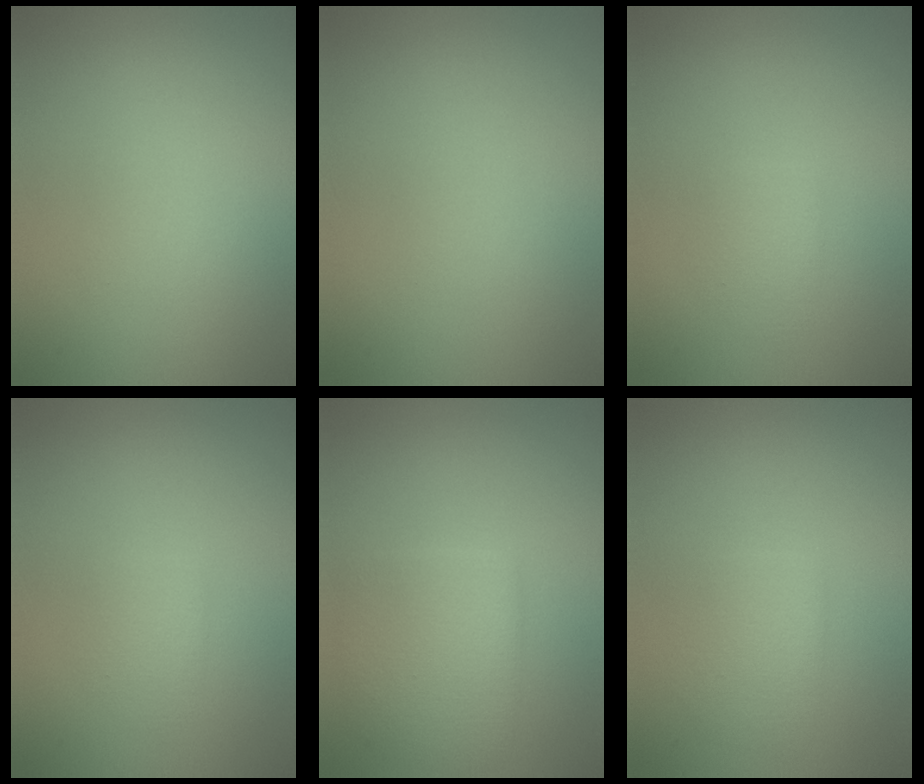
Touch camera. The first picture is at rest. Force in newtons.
{"total": 0.0}
{"total": 1.3, "press": 1.3, "slide": 0.1}
{"total": 1.3, "press": 1.3, "slide": 0.1}
{"total": 3.8, "press": 3.8, "slide": 0.1}
{"total": 2.1, "press": 2.1, "slide": 0.0}